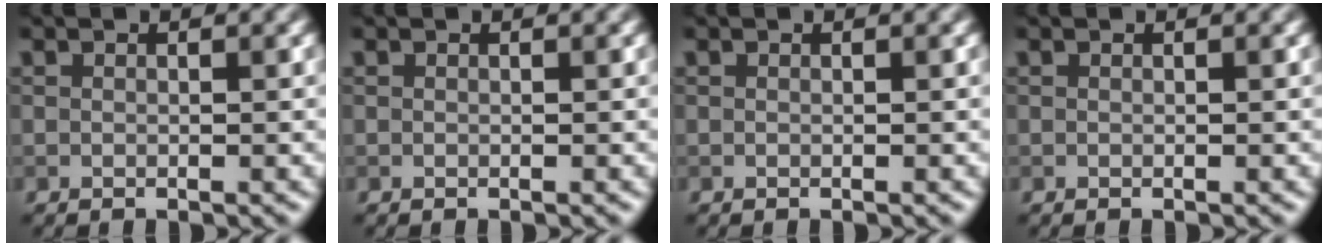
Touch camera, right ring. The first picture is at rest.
{"total": 0.0}
{"total": 0.0}
{"total": 0.0}